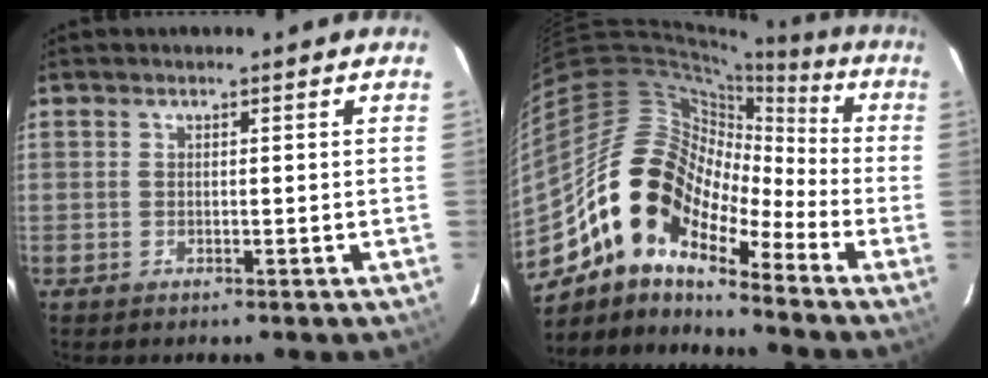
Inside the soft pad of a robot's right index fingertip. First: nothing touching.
{"total": 15.2, "force": [-8.9, 8.1, 9.2], "torque": [-0.156, 0.011, -0.187]}